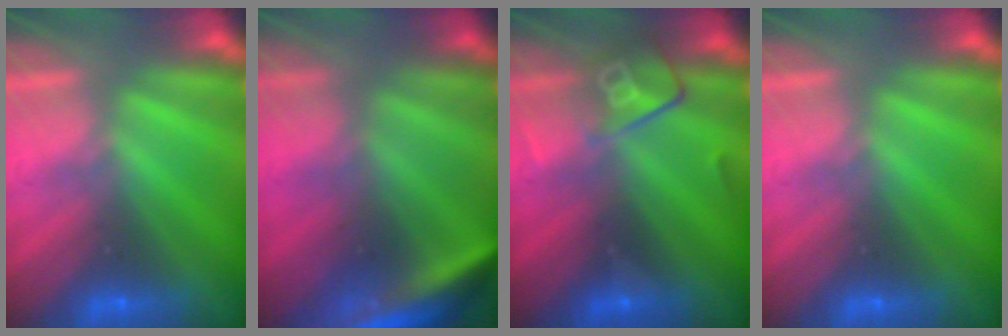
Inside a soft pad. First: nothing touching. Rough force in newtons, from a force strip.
{"total": 4.6}
{"total": 2.8}
{"total": 0.0}